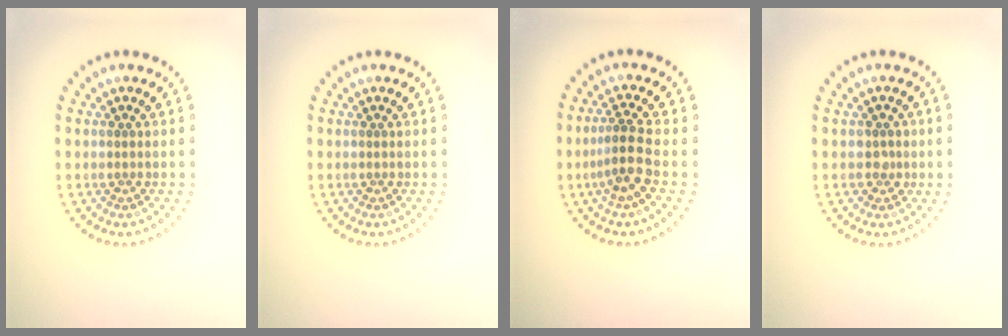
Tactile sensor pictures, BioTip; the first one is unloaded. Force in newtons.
{"total": 0.0}
{"total": 2.9, "press": 2.4, "slide": 1.7}
{"total": 1.4, "press": 1.2, "slide": 0.6}